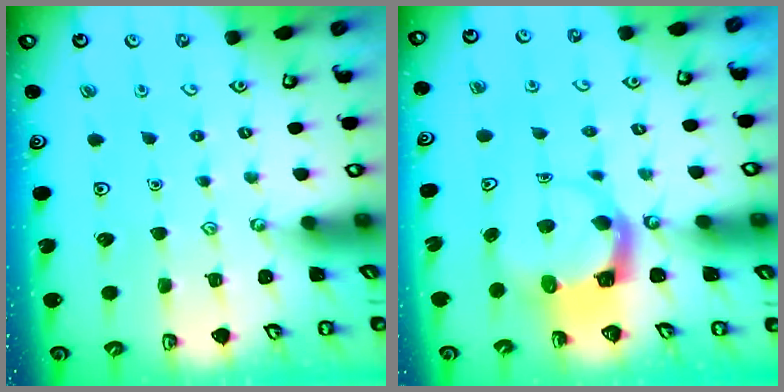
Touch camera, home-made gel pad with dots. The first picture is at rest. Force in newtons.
{"total": 3.9, "press": 3.9, "slide": 0.3}